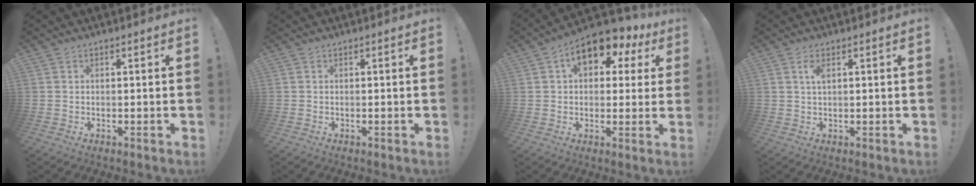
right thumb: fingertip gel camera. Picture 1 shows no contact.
{"total": 0.0}
{"total": 11.9, "force": [6.1, 6.8, 7.6], "torque": [-0.112, -0.032, 0.109]}
{"total": 3.1, "force": [1.2, 1.2, 2.5], "torque": [-0.038, -0.003, 0.018]}